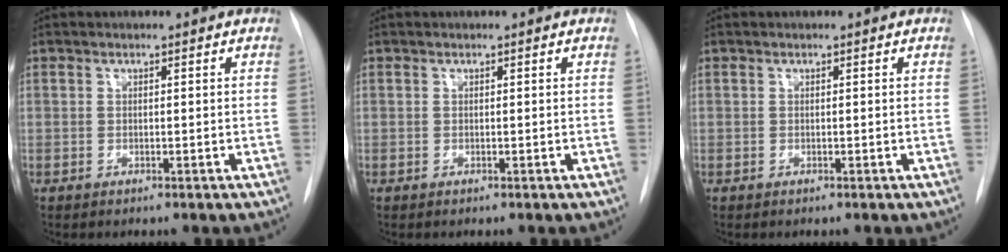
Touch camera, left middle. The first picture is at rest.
{"total": 0.0}
{"total": 0.0}